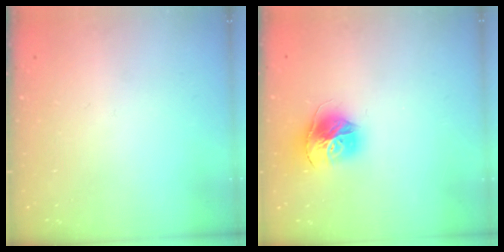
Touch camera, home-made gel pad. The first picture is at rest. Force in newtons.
{"total": 14.8, "press": 14.7, "slide": 1.6}